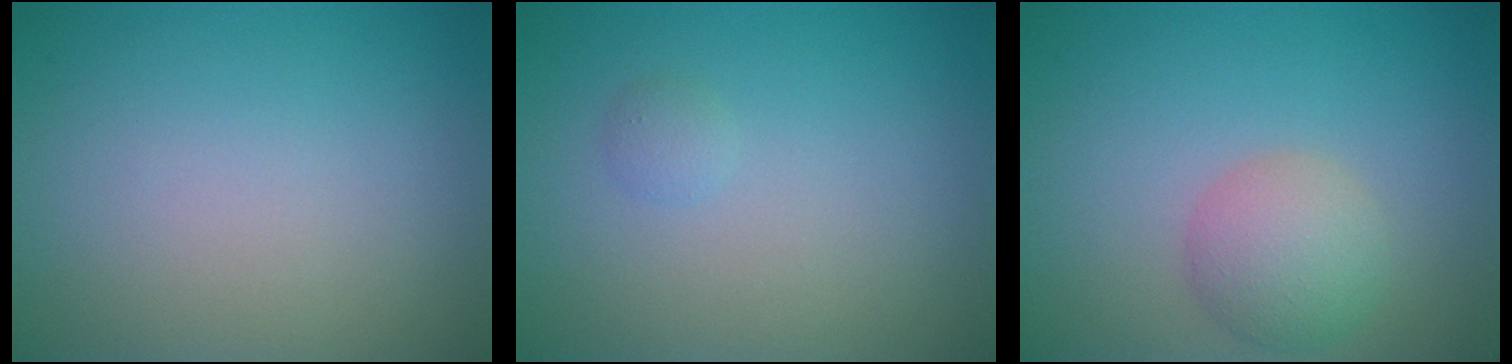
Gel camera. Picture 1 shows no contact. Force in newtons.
{"total": 0.8, "press": 0.8, "slide": 0.0}
{"total": 3.5, "press": 3.4, "slide": 0.3}